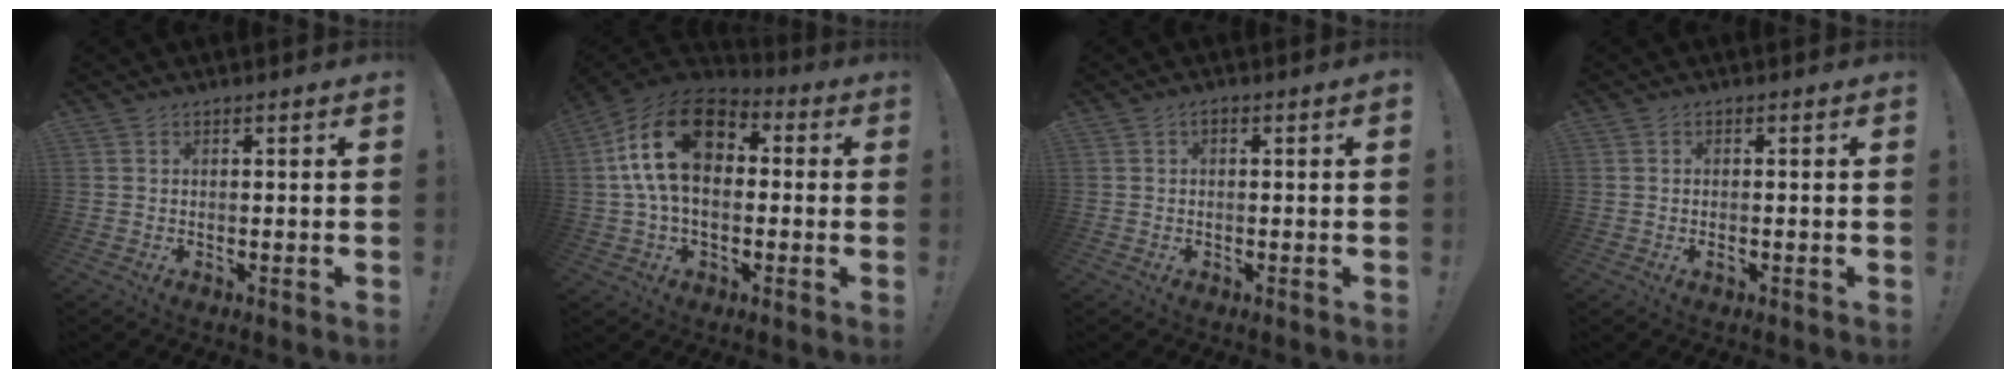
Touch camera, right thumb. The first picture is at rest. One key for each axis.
{"total": 20.3, "fx": 4.3, "fy": 12.7, "fz": 15.2, "tx": -0.279, "ty": 0.006, "tz": 0.075}
{"total": 1.2, "fx": -0.8, "fy": 0.0, "fz": 0.9, "tx": -0.015, "ty": 0.001, "tz": -0.015}
{"total": 1.1, "fx": -0.8, "fy": 0.2, "fz": 0.7, "tx": -0.019, "ty": 0.003, "tz": -0.013}